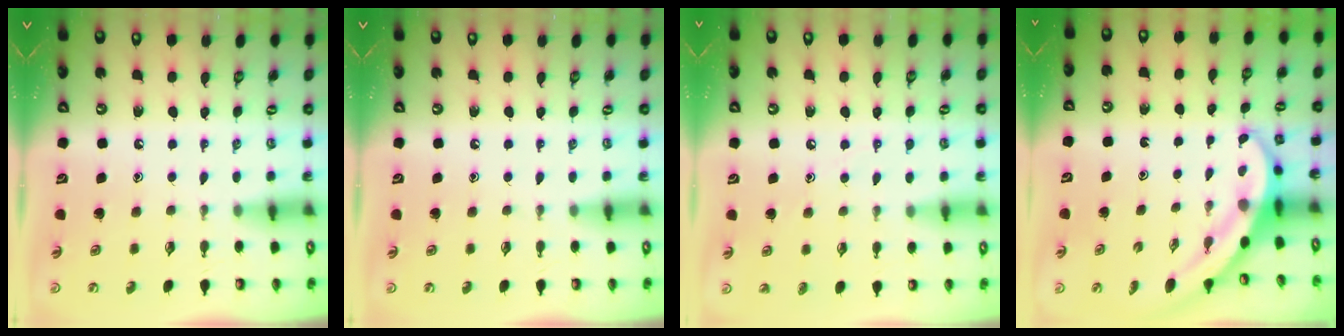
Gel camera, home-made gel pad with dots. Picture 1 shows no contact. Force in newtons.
{"total": 0.0}
{"total": 6.4, "press": 6.4, "slide": 0.5}
{"total": 3.8, "press": 3.7, "slide": 0.3}